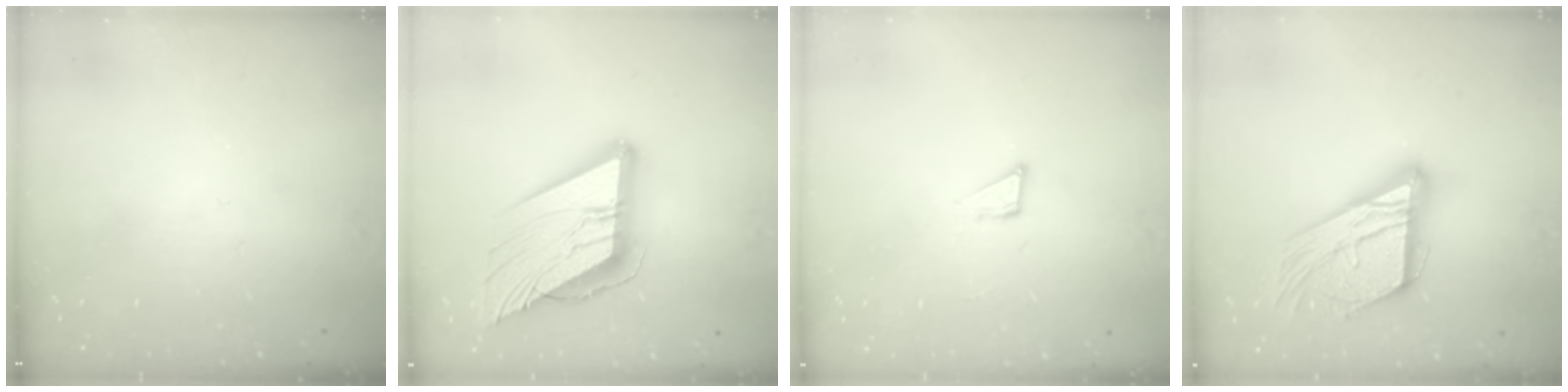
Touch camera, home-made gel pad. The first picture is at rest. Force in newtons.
{"total": 24.5, "press": 24.3, "slide": 3.0}
{"total": 2.7, "press": 2.7, "slide": 0.2}
{"total": 19.3, "press": 19.2, "slide": 1.8}